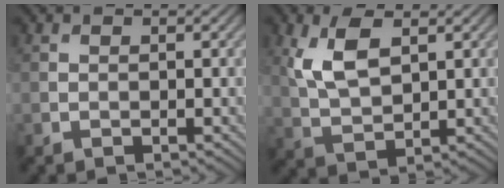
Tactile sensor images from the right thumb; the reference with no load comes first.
{"total": 6.7, "force": [2.5, 3.2, 5.3], "torque": [-0.122, 0.000, 0.049]}